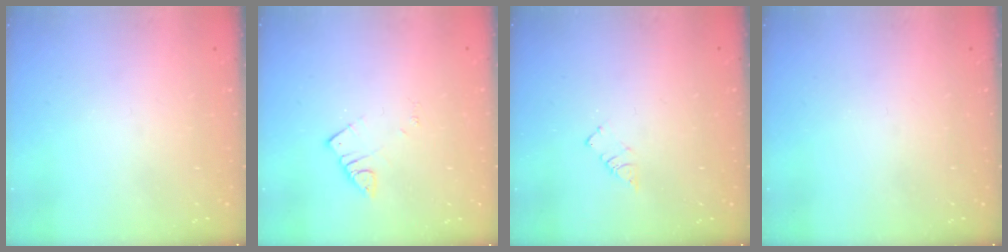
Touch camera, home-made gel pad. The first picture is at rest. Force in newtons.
{"total": 2.6, "press": 2.6, "slide": 0.1}
{"total": 2.6, "press": 2.6, "slide": 0.3}
{"total": 0.0}